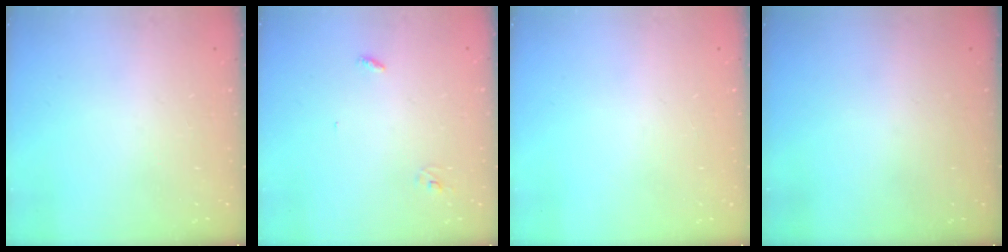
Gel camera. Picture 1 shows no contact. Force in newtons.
{"total": 2.8, "press": 2.8, "slide": 0.3}
{"total": 0.0}
{"total": 0.0}